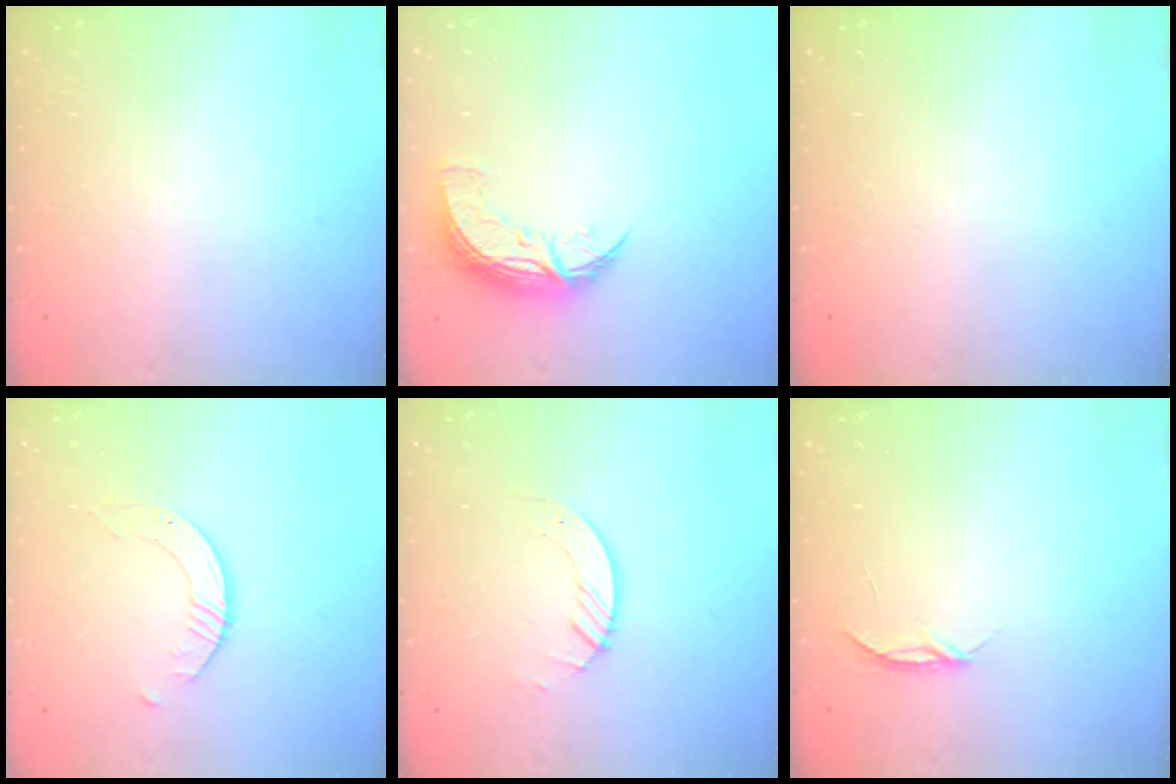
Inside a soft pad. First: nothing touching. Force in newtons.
{"total": 8.4, "press": 8.4, "slide": 0.3}
{"total": 0.0}
{"total": 2.6, "press": 2.6, "slide": 0.3}
{"total": 3.7, "press": 3.7, "slide": 0.4}
{"total": 3.6, "press": 3.6, "slide": 0.5}